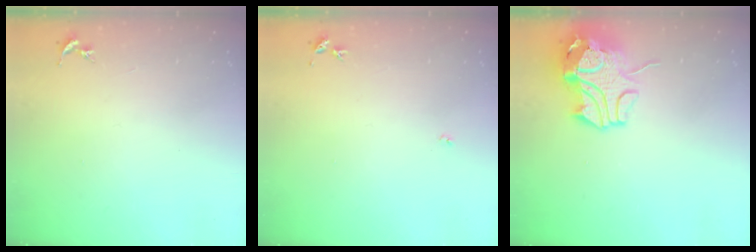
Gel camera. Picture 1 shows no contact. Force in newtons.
{"total": 3.0, "press": 3.0, "slide": 0.4}
{"total": 13.3, "press": 13.1, "slide": 2.0}